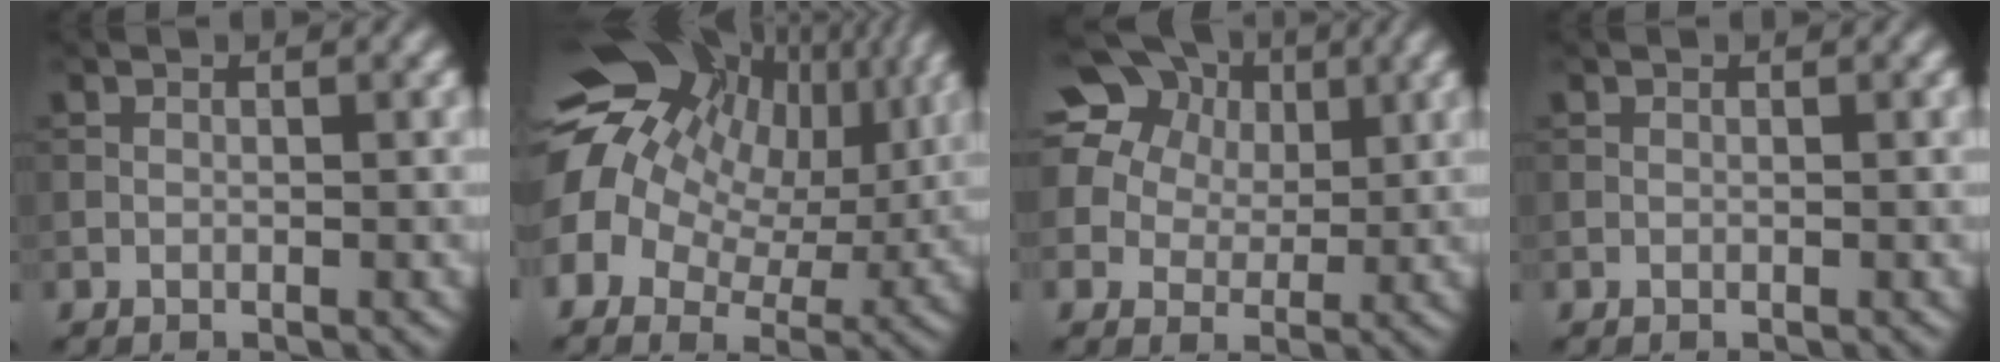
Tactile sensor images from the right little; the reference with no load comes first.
{"total": 16.3, "force": [5.4, 11.3, 10.5], "torque": [-0.206, 0.035, 0.081]}
{"total": 18.2, "force": [9.6, 13.0, 8.5], "torque": [-0.208, 0.062, 0.158]}
{"total": 0.0}